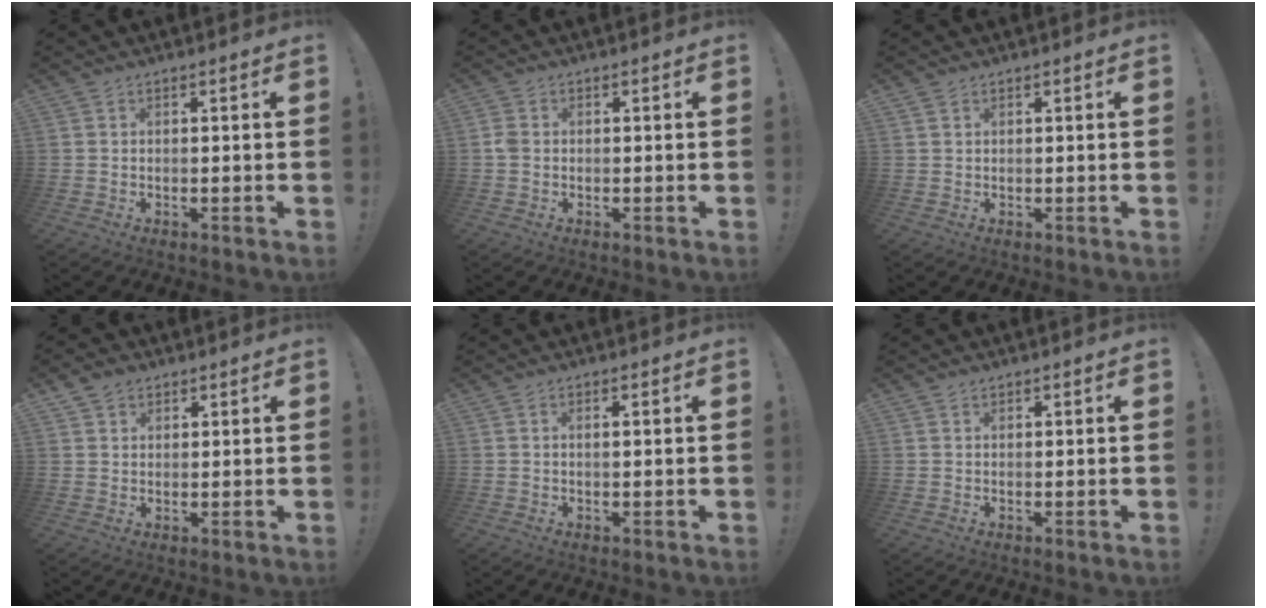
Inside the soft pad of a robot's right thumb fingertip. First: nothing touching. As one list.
[{"total": 2.0, "force": [-0.4, 1.5, 1.2], "torque": [-0.025, 0.006, -0.005]}, {"total": 0.9, "force": [0.7, 0.5, 0.2], "torque": [0.003, -0.004, 0.012]}, {"total": 3.3, "force": [2.1, 2.4, 0.9], "torque": [-0.015, -0.007, 0.039]}, {"total": 0.9, "force": [0.3, 0.0, 0.8], "torque": [-0.017, 0.000, 0.004]}, {"total": 0.7, "force": [0.6, 0.3, 0.2], "torque": [-0.002, -0.001, 0.012]}]